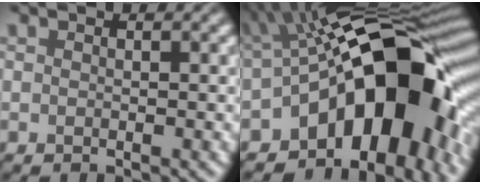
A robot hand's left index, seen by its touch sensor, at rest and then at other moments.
{"total": 16.5, "force": [-4.3, 8.4, 13.5], "torque": [-0.142, 0.020, -0.085]}